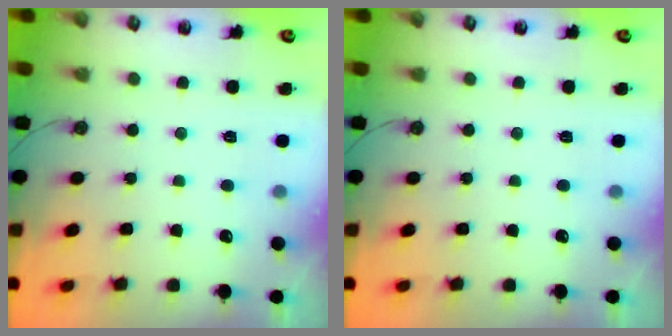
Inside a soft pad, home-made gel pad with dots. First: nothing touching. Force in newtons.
{"total": 0.0}